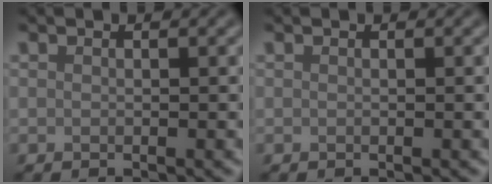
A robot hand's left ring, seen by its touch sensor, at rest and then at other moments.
{"total": 0.0}